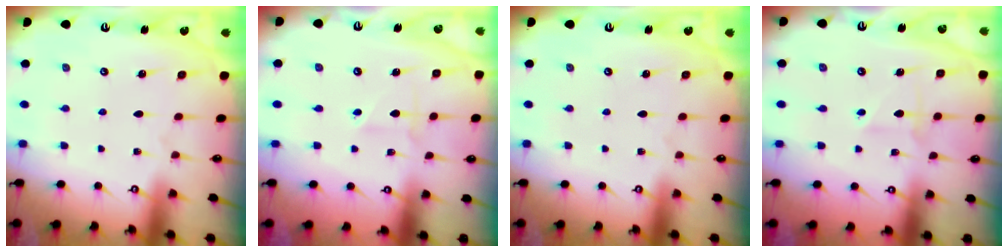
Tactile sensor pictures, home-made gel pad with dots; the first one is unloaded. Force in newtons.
{"total": 2.0, "press": 2.0, "slide": 0.2}
{"total": 0.0}
{"total": 3.4, "press": 3.3, "slide": 0.4}